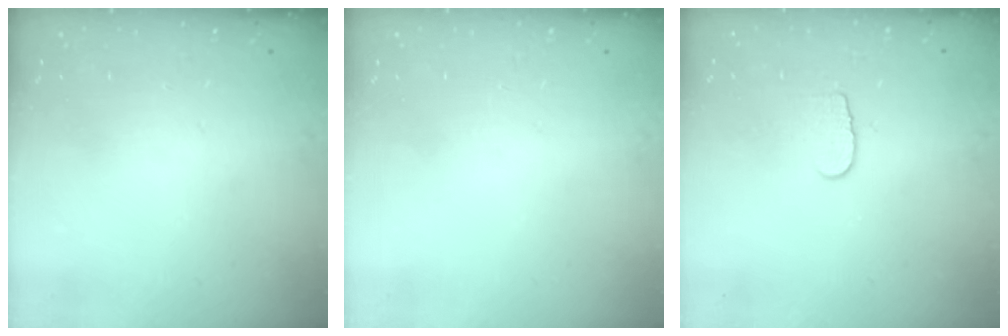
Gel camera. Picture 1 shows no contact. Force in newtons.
{"total": 0.0}
{"total": 5.7, "press": 5.6, "slide": 0.5}